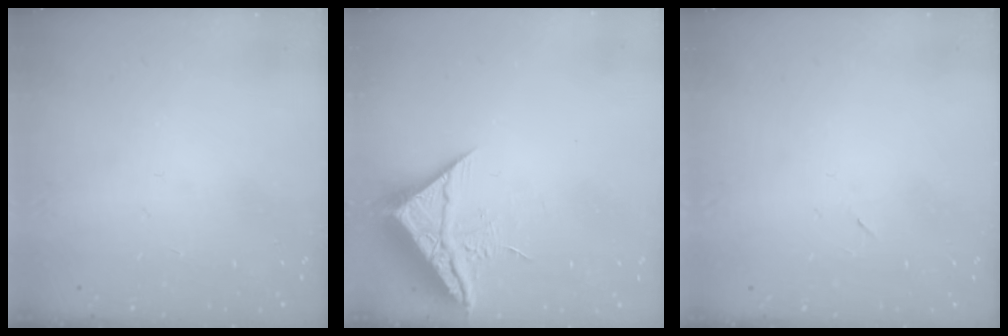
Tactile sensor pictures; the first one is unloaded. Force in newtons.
{"total": 9.7, "press": 9.6, "slide": 0.8}
{"total": 2.2, "press": 1.9, "slide": 1.2}